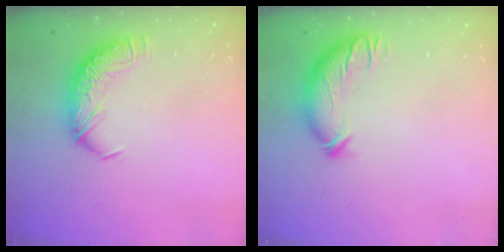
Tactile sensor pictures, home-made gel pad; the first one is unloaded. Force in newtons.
{"total": 3.8, "press": 3.0, "slide": 2.3}